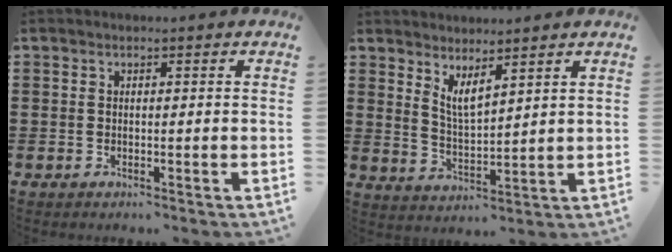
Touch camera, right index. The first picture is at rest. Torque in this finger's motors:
{"motor_torque": [-0.09, 0.38, 0.05, 0.01]}